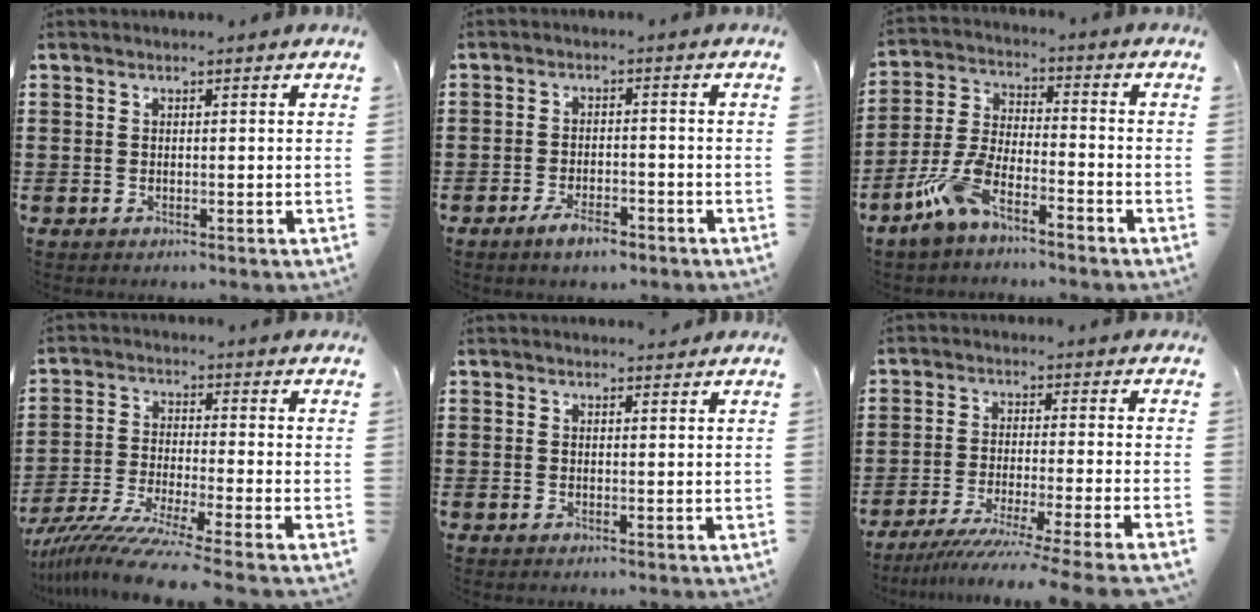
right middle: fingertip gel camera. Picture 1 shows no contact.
{"total": 3.7, "force": [-2.7, 1.2, 2.3], "torque": [-0.043, 0.005, -0.051]}
{"total": 7.5, "force": [-6.0, 1.6, 4.3], "torque": [-0.112, -0.007, -0.121]}
{"total": 8.4, "force": [-7.4, -0.5, 3.9], "torque": [-0.089, -0.014, -0.149]}
{"total": 0.7, "force": [0.5, 0.4, 0.0], "torque": [0.007, -0.002, 0.009]}
{"total": 6.5, "force": [-5.7, -0.9, 3.0], "torque": [-0.050, -0.020, -0.113]}